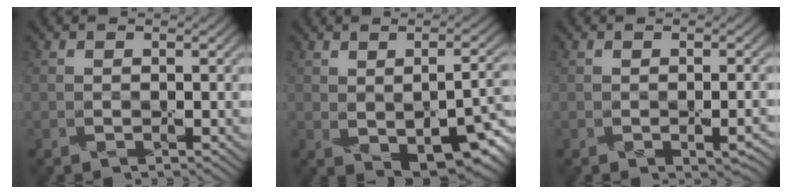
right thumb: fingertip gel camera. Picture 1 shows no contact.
{"total": 9.4, "force": [-2.1, 4.3, 8.0], "torque": [-0.118, -0.015, -0.014]}
{"total": 2.3, "force": [-0.8, 0.7, 2.0], "torque": [-0.032, -0.007, -0.005]}